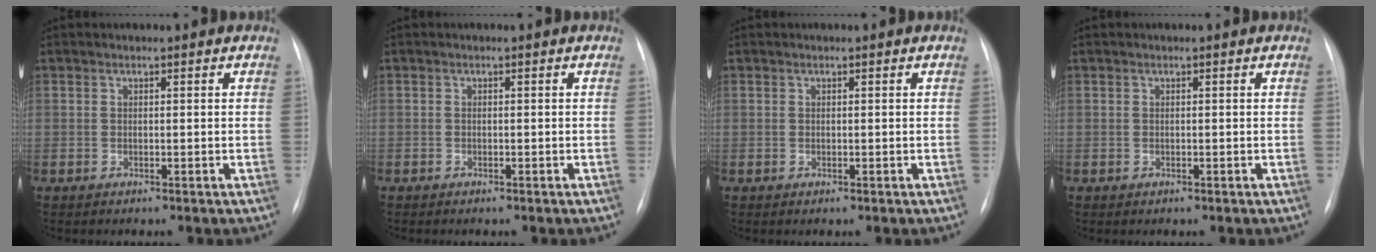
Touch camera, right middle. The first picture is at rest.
{"total": 0.0}
{"total": 0.0}
{"total": 0.0}